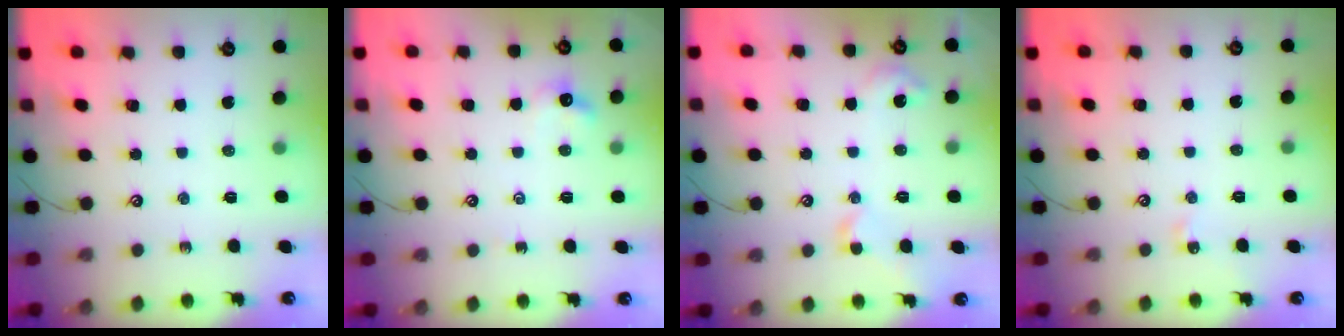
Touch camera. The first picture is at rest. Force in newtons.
{"total": 2.8, "press": 2.7, "slide": 0.6}
{"total": 4.1, "press": 4.0, "slide": 0.7}
{"total": 4.9, "press": 4.8, "slide": 0.7}